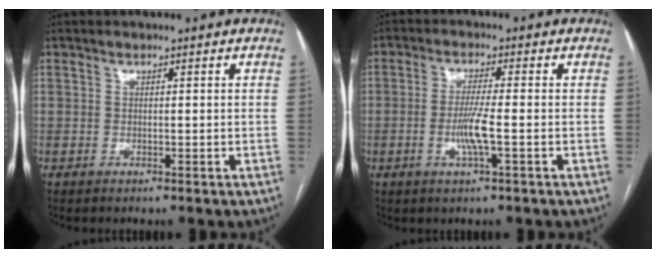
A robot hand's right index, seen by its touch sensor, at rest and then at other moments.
{"total": 4.9, "force": [-1.3, -0.1, 4.7], "torque": [-0.096, -0.008, -0.026]}